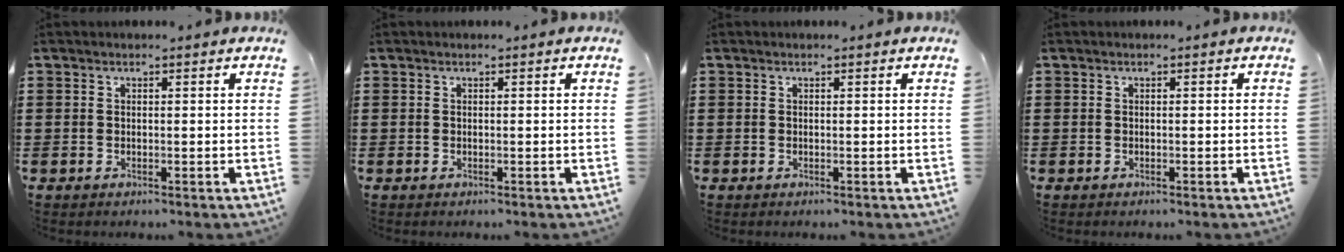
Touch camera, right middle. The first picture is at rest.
{"total": 0.0}
{"total": 0.0}
{"total": 0.0}